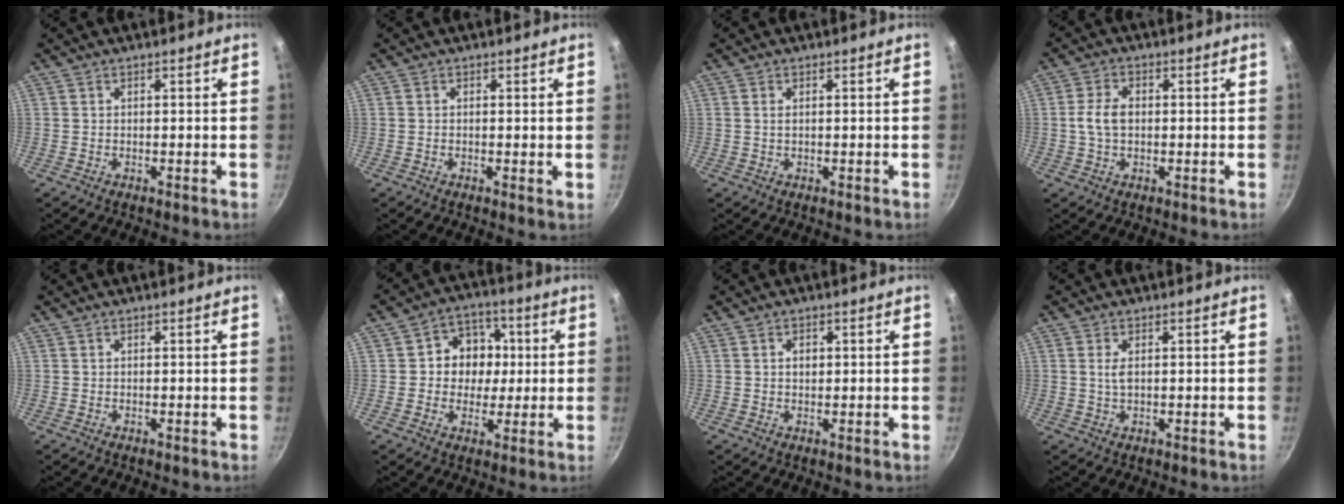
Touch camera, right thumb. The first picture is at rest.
{"total": 0.8, "force": [0.1, 0.2, 0.8], "torque": [-0.012, -0.002, -0.002]}
{"total": 0.9, "force": [0.2, 0.5, 0.8], "torque": [-0.015, 0.001, 0.003]}
{"total": 5.2, "force": [0.0, 3.4, 3.9], "torque": [-0.074, 0.014, -0.004]}
{"total": 0.0}
{"total": 9.7, "force": [0.8, 8.6, 4.4], "torque": [-0.018, 0.007, 0.002]}
{"total": 1.7, "force": [0.3, 1.2, 1.0], "torque": [-0.011, 0.001, 0.005]}
{"total": 2.3, "force": [0.4, 1.1, 1.9], "torque": [-0.037, -0.002, 0.009]}